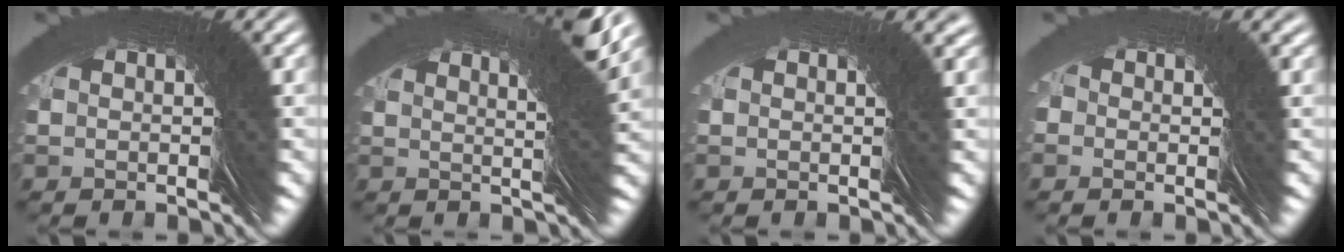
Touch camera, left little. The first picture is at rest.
{"total": 6.8, "force": [2.8, -6.0, -1.6], "torque": [0.058, 0.057, 0.033]}
{"total": 2.6, "force": [0.3, -1.9, -1.6], "torque": [0.040, 0.012, 0.005]}
{"total": 1.6, "force": [0.5, 1.6, 0.0], "torque": [-0.005, 0.008, -0.001]}